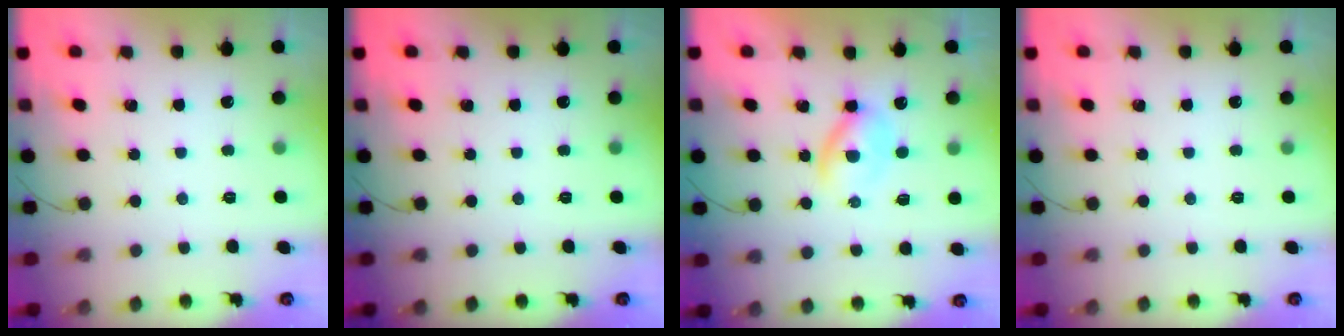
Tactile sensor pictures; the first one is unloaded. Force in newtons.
{"total": 0.0}
{"total": 2.8, "press": 2.8, "slide": 0.5}
{"total": 0.0}